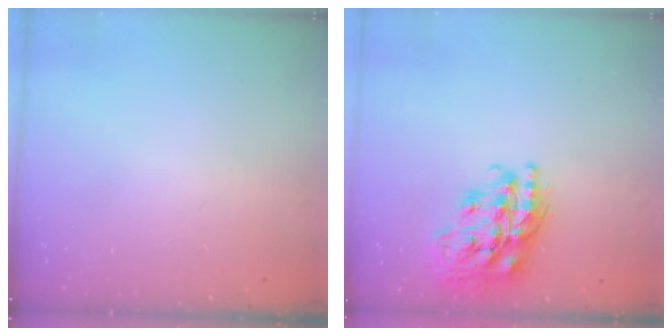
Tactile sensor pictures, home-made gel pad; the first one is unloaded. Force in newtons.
{"total": 20.5, "press": 20.5, "slide": 1.6}